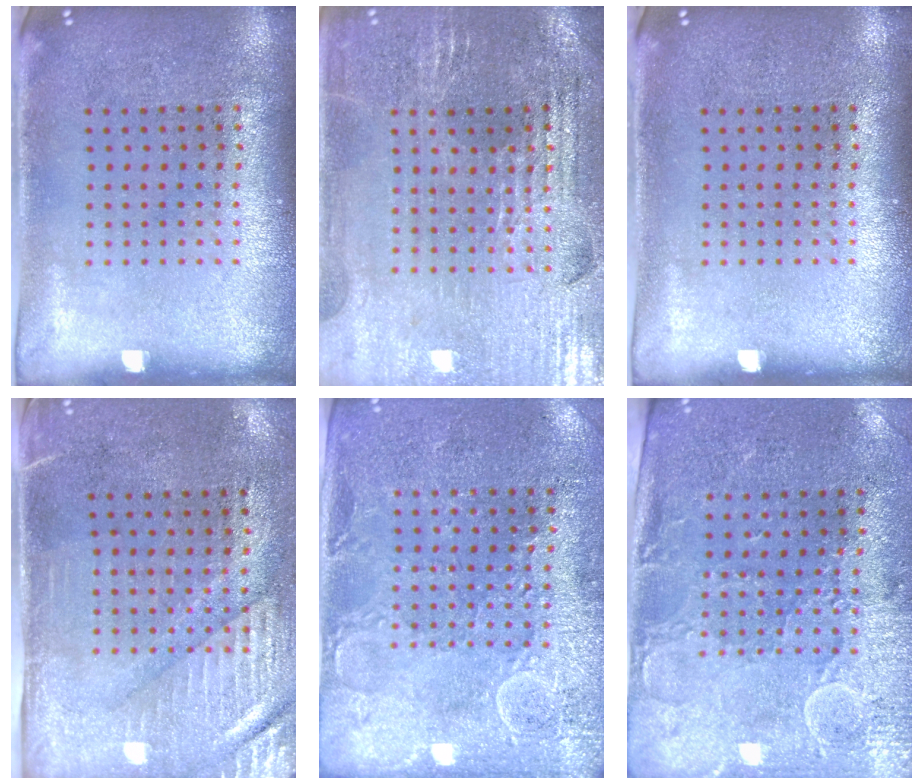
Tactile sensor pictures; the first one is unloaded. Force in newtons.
{"total": 2.9, "press": 2.9, "slide": 0.5}
{"total": 0.0}
{"total": 3.0, "press": 2.6, "slide": 1.5}
{"total": 2.8, "press": 2.7, "slide": 0.8}
{"total": 2.9, "press": 2.5, "slide": 1.5}